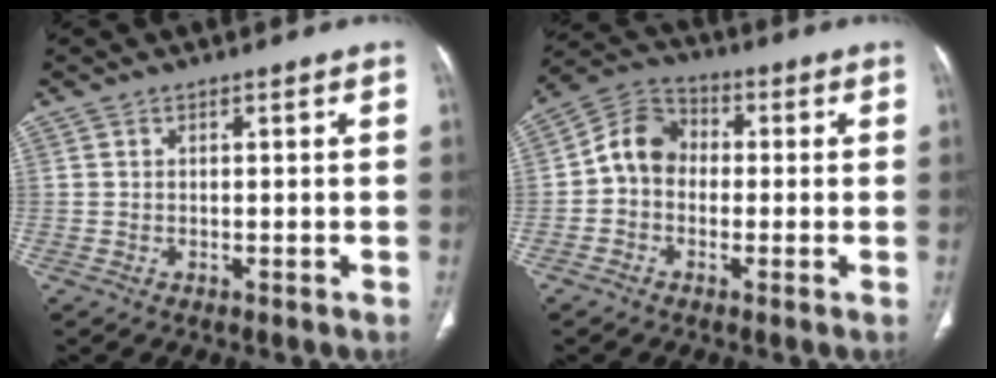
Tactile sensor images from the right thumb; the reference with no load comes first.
{"total": 8.2, "force": [-0.6, 6.8, 4.6], "torque": [-0.064, 0.031, -0.029]}